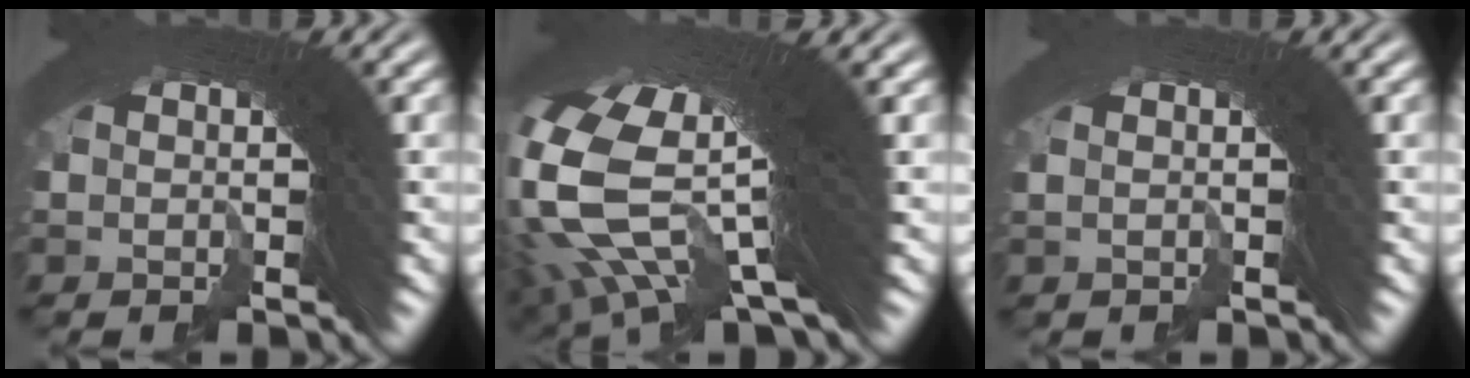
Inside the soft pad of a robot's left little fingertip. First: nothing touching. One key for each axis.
{"total": 14.2, "fx": 3.9, "fy": 7.1, "fz": 11.7, "tx": -0.235, "ty": -0.006, "tz": 0.069}
{"total": 0.0}